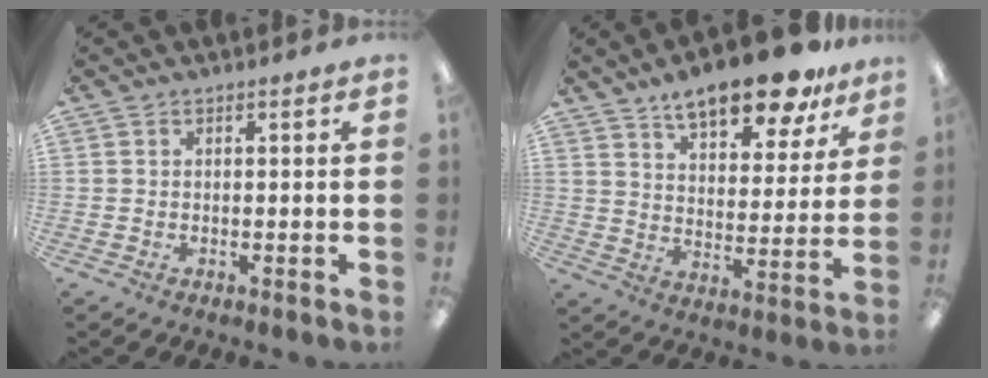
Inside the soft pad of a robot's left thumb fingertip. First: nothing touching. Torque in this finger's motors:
{"motor_torque": [0.32, 0.30, 1.49, -1.28, 0.06]}